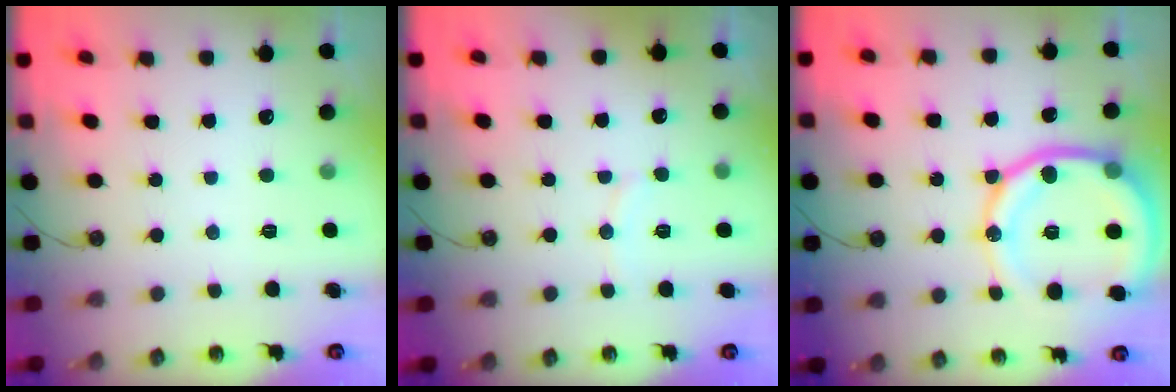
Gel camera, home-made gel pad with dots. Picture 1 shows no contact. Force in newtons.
{"total": 5.9, "press": 5.9, "slide": 0.7}
{"total": 17.7, "press": 17.6, "slide": 2.0}